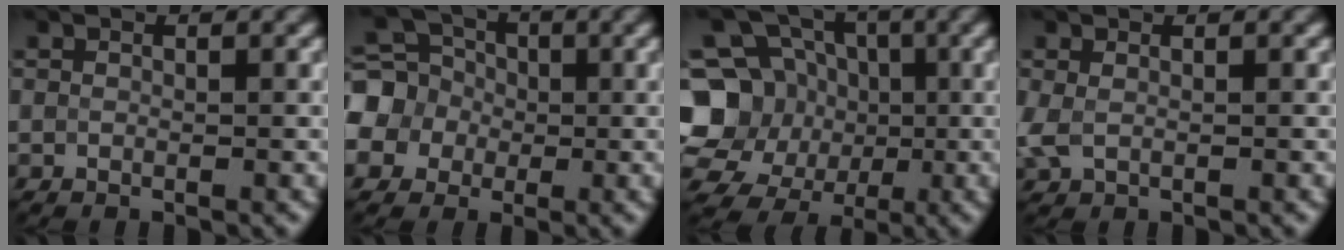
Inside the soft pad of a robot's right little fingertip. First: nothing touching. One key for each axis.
{"total": 7.0, "fx": -0.6, "fy": 6.4, "fz": 2.6, "tx": -0.071, "ty": 0.007, "tz": -0.044}
{"total": 9.7, "fx": -0.5, "fy": 9.0, "fz": 3.7, "tx": -0.079, "ty": -0.001, "tz": -0.037}
{"total": 1.6, "fx": -0.1, "fy": 1.1, "fz": 1.1, "tx": -0.032, "ty": 0.000, "tz": -0.003}